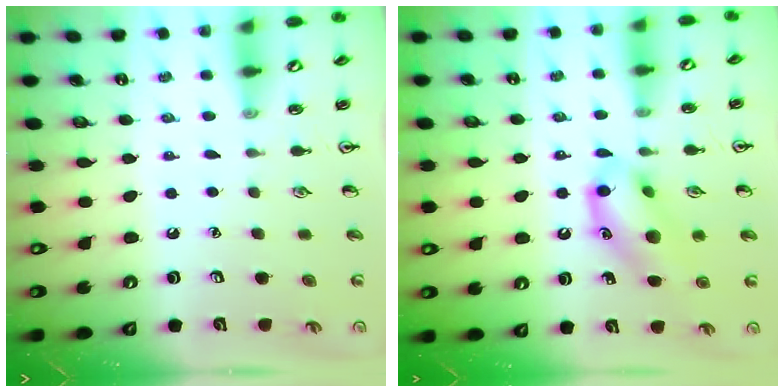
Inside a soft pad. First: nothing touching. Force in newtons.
{"total": 12.6, "press": 12.4, "slide": 2.4}